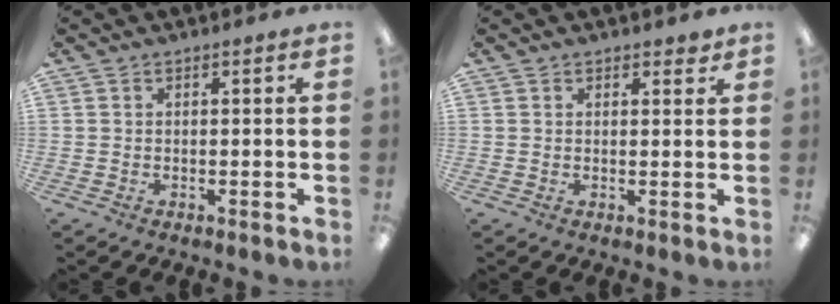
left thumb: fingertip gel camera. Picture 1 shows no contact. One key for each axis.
{"total": 1.5, "fx": 1.2, "fy": 0.8, "fz": 0.4, "tx": -0.001, "ty": -0.004, "tz": 0.022}